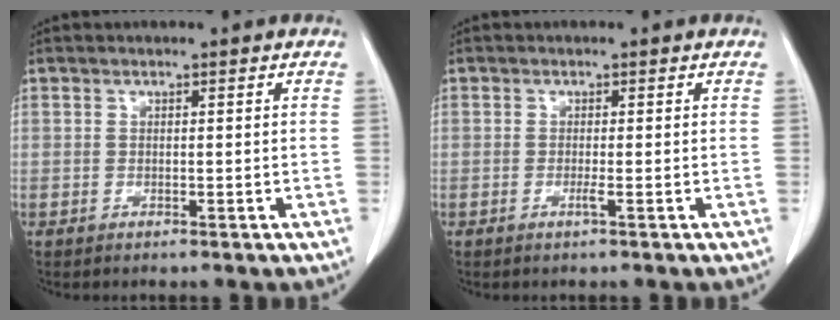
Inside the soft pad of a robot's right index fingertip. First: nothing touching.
{"total": 0.9, "force": [-0.3, -0.2, 0.8], "torque": [-0.014, -0.001, -0.007]}